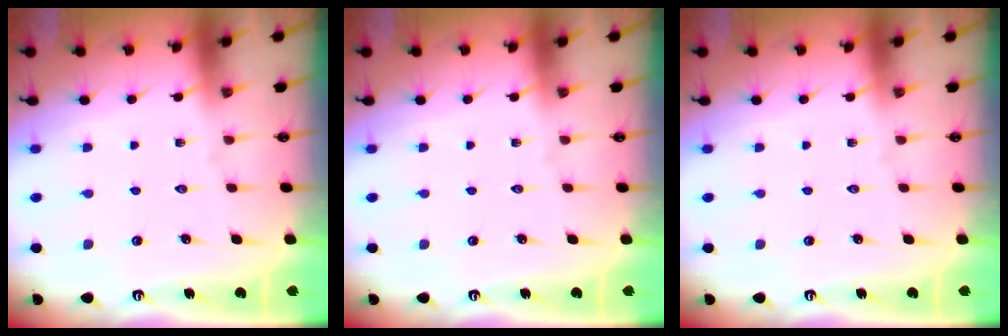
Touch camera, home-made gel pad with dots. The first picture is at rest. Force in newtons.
{"total": 0.0}
{"total": 0.0}